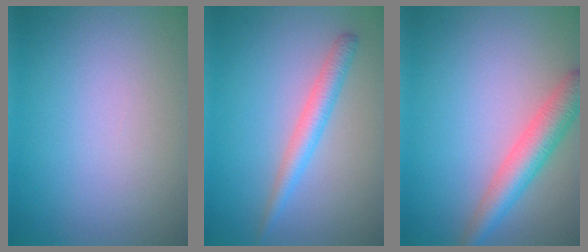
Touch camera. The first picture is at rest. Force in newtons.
{"total": 2.5, "press": 2.5, "slide": 0.0}
{"total": 4.2, "press": 4.2, "slide": 0.2}